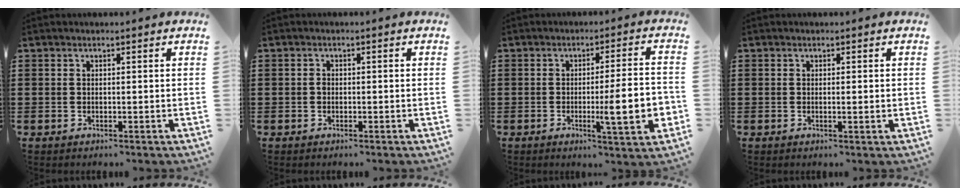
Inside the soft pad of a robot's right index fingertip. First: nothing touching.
{"total": 0.8, "force": [-0.3, 0.6, 0.6], "torque": [-0.014, 0.001, -0.005]}
{"total": 10.2, "force": [-1.9, 1.4, 9.9], "torque": [-0.144, -0.009, -0.032]}
{"total": 0.8, "force": [0.1, 0.0, 0.8], "torque": [-0.015, -0.002, 0.001]}